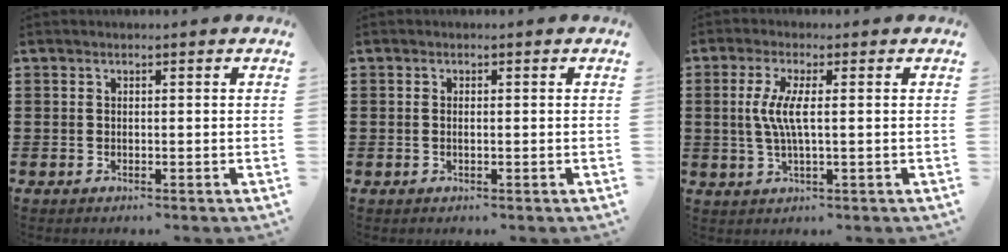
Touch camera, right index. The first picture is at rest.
{"total": 0.6, "force": [-0.1, 0.2, 0.5], "torque": [-0.012, -0.001, -0.001]}
{"total": 4.9, "force": [0.3, 0.6, 4.9], "torque": [-0.112, -0.012, -0.005]}